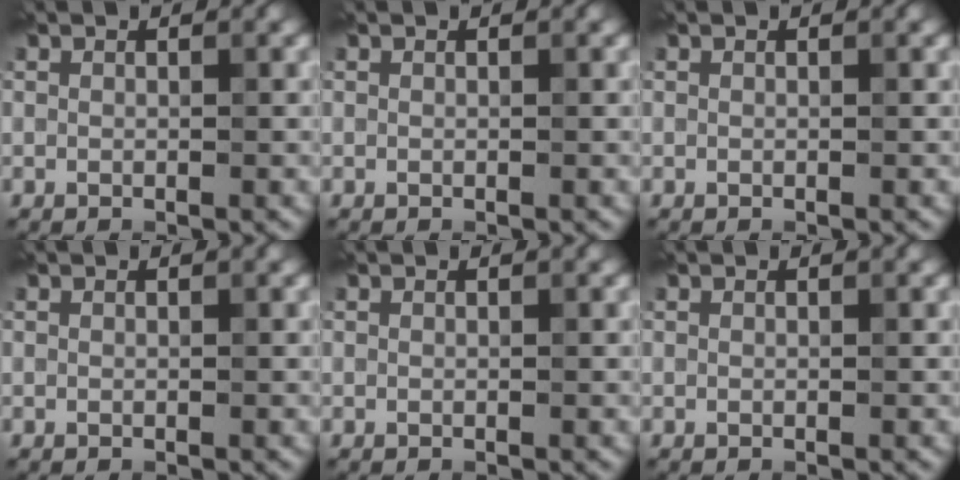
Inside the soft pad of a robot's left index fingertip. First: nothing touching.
{"total": 0.0}
{"total": 0.0}
{"total": 0.0}
{"total": 0.0}
{"total": 0.0}